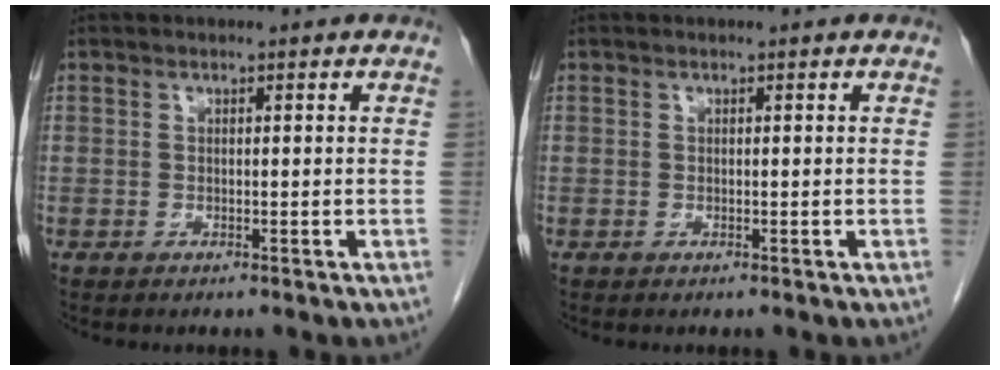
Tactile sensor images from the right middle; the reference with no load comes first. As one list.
[{"total": 0.0}]